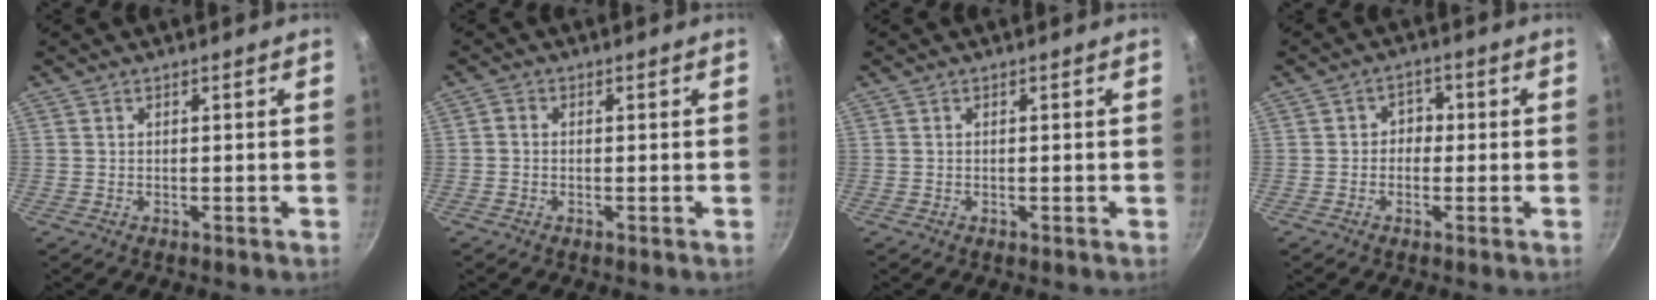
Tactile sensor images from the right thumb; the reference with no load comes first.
{"total": 1.2, "force": [-0.4, 0.9, 0.6], "torque": [-0.012, 0.006, -0.011]}
{"total": 0.0}
{"total": 3.1, "force": [-0.5, 2.8, 1.4], "torque": [0.008, 0.011, -0.016]}